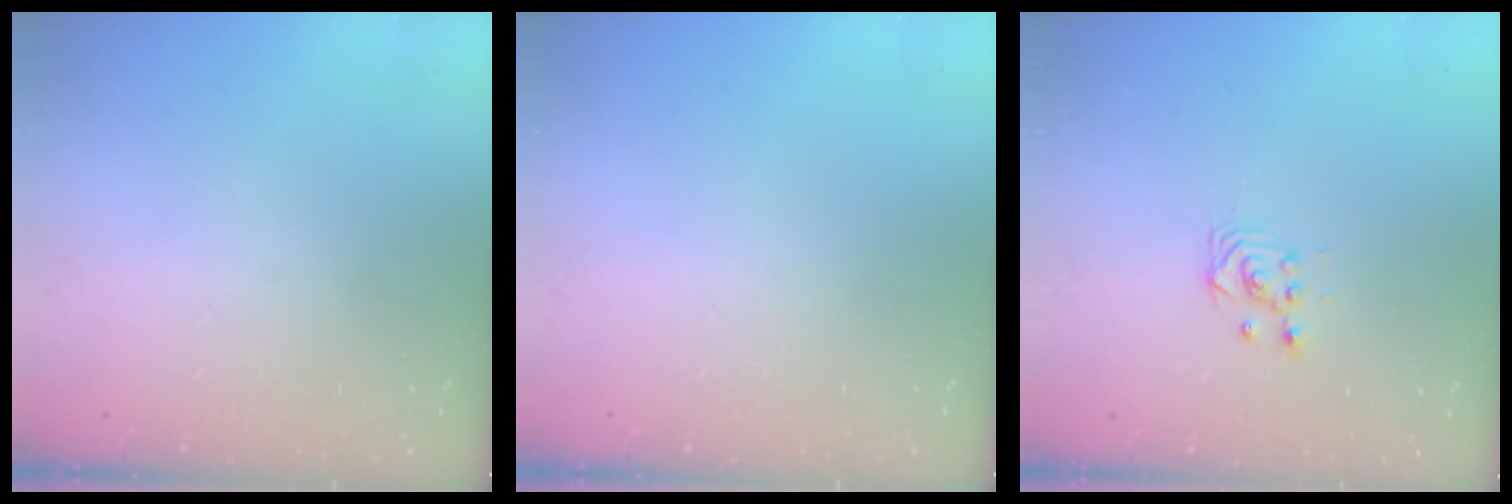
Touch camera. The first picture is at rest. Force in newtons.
{"total": 0.0}
{"total": 3.4, "press": 3.3, "slide": 0.3}